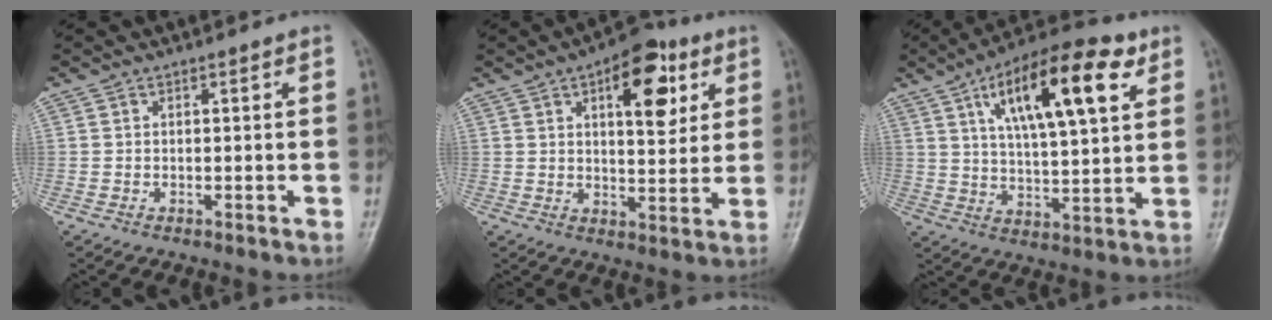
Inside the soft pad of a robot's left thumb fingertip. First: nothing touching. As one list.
[{"total": 12.5, "force": [5.2, 6.0, 9.6], "torque": [-0.097, -0.016, 0.069]}, {"total": 19.3, "force": [8.3, 6.7, 16.1], "torque": [-0.234, -0.014, 0.133]}]